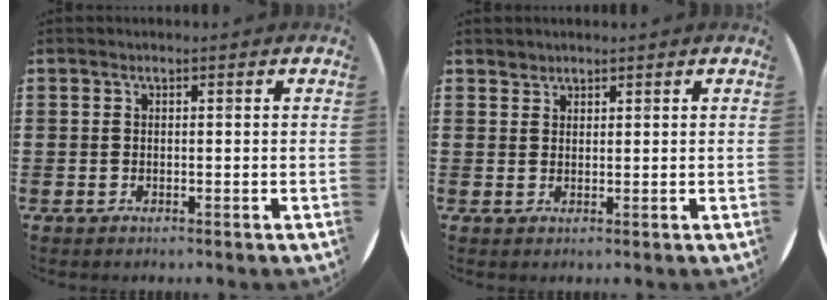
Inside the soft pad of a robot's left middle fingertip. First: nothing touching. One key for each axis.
{"total": 1.3, "fx": 1.2, "fy": 0.4, "fz": -0.2, "tx": 0.002, "ty": 0.001, "tz": 0.025}